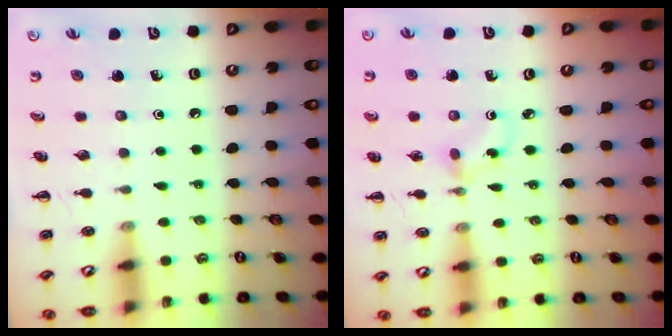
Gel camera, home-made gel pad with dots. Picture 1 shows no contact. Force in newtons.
{"total": 3.1, "press": 2.9, "slide": 1.1}